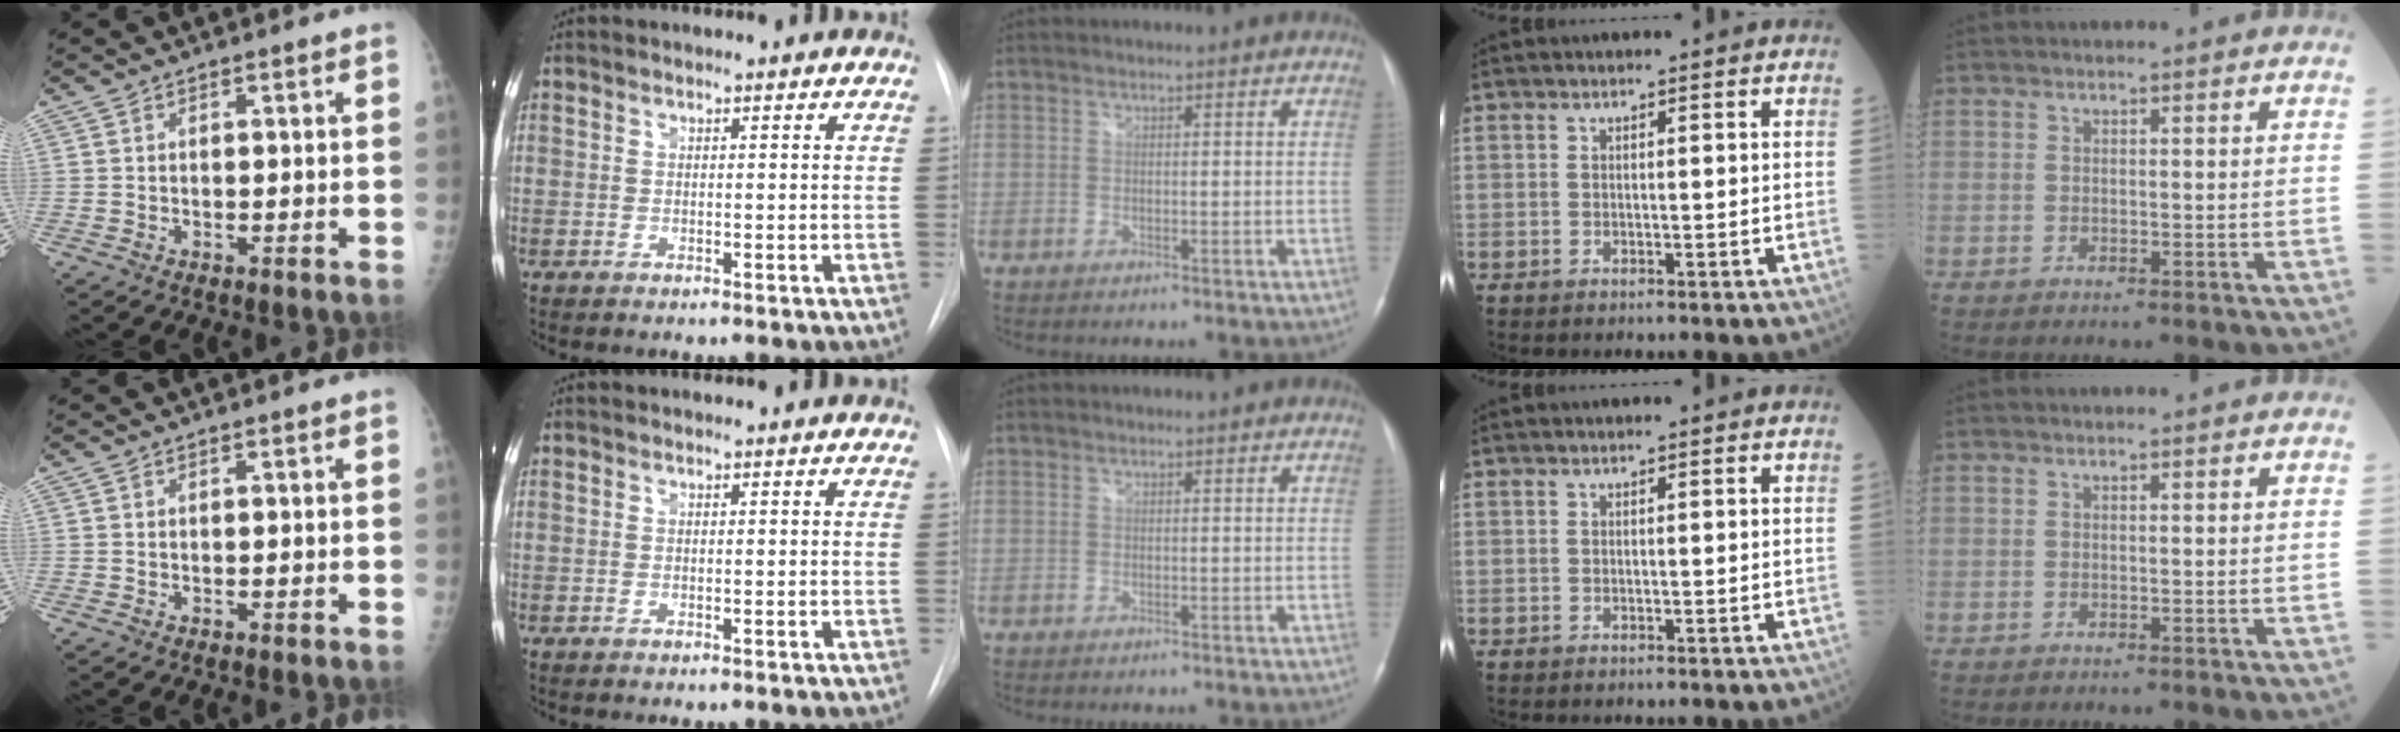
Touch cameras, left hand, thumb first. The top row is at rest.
{}